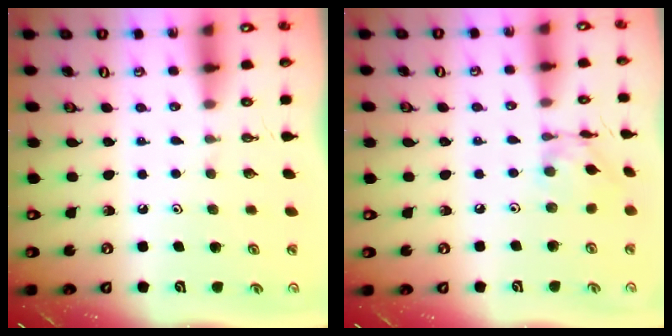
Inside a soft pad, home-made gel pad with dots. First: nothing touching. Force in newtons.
{"total": 6.5, "press": 6.5, "slide": 0.4}